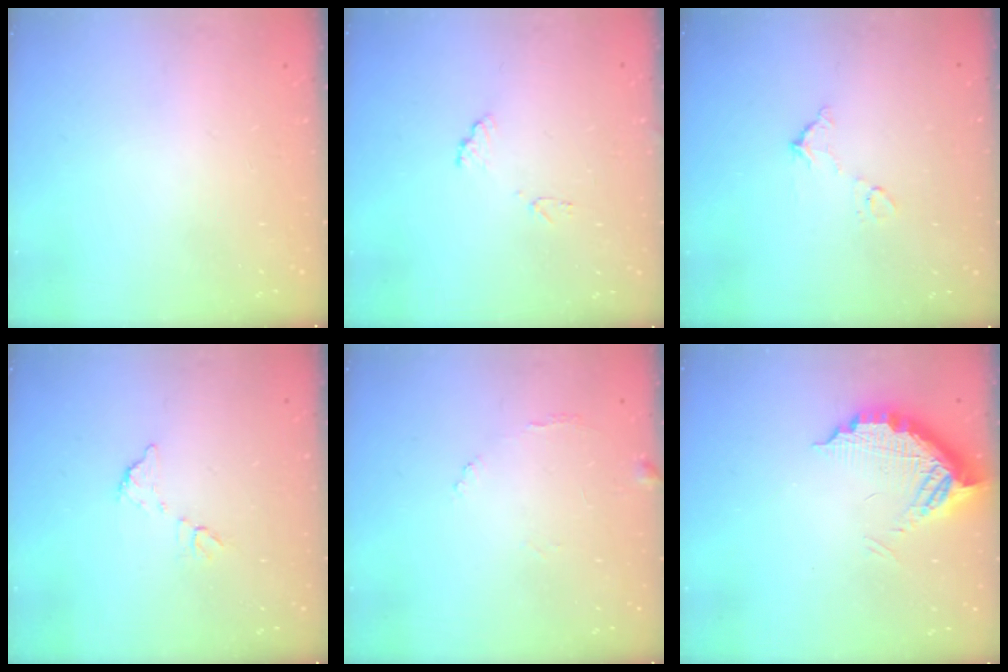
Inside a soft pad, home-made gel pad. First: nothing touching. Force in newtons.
{"total": 8.3, "press": 8.2, "slide": 0.7}
{"total": 6.3, "press": 6.3, "slide": 0.4}
{"total": 6.5, "press": 6.5, "slide": 0.2}
{"total": 7.1, "press": 7.1, "slide": 0.4}
{"total": 10.8, "press": 10.7, "slide": 0.9}